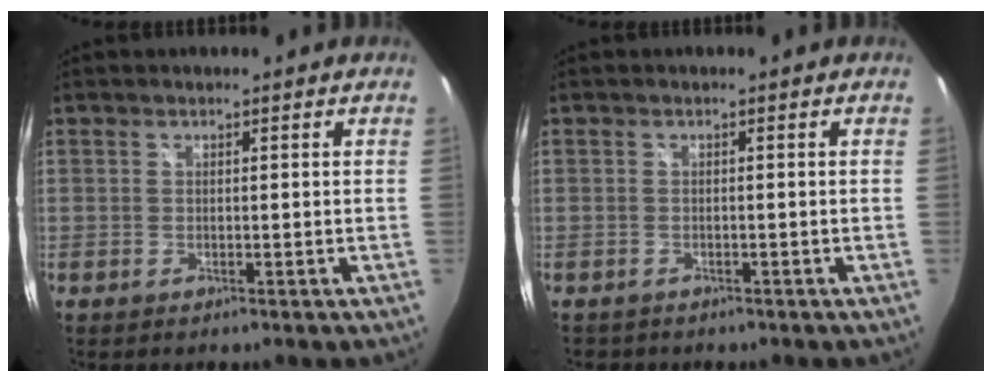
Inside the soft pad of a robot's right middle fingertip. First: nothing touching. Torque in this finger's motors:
{"motor_torque": [-0.37, -0.09, -0.02, -0.01]}